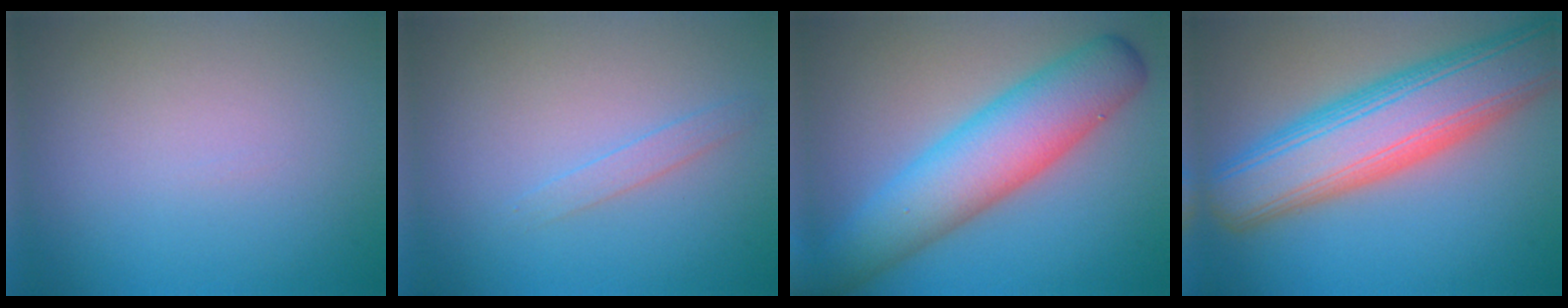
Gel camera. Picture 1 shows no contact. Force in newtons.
{"total": 1.1, "press": 1.1, "slide": 0.1}
{"total": 8.5, "press": 8.5, "slide": 0.2}
{"total": 10.5, "press": 10.5, "slide": 0.4}